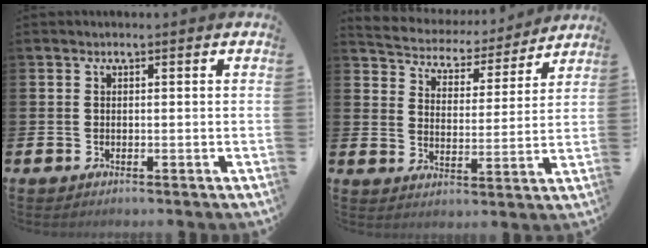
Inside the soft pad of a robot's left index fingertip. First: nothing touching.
{"total": 4.7, "force": [4.5, 1.6, 0.0], "torque": [-0.036, -0.040, 0.074]}